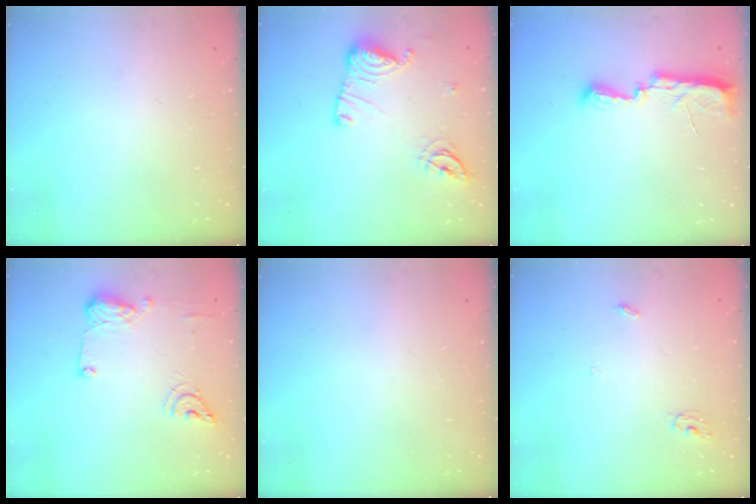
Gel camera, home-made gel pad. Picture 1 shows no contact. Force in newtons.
{"total": 12.8, "press": 12.8, "slide": 0.5}
{"total": 8.1, "press": 8.0, "slide": 0.8}
{"total": 11.2, "press": 11.1, "slide": 1.5}
{"total": 0.0}
{"total": 2.8, "press": 2.8, "slide": 0.2}